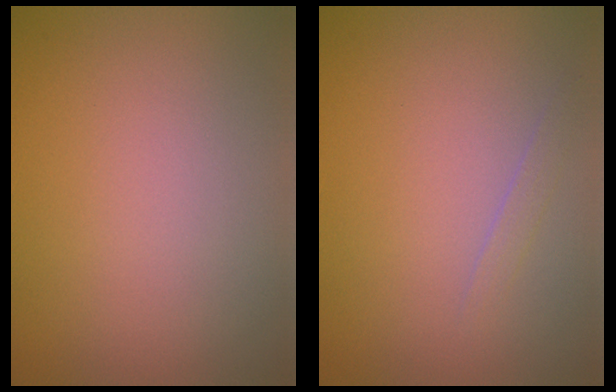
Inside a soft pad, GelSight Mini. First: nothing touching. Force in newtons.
{"total": 0.8, "press": 0.8, "slide": 0.0}